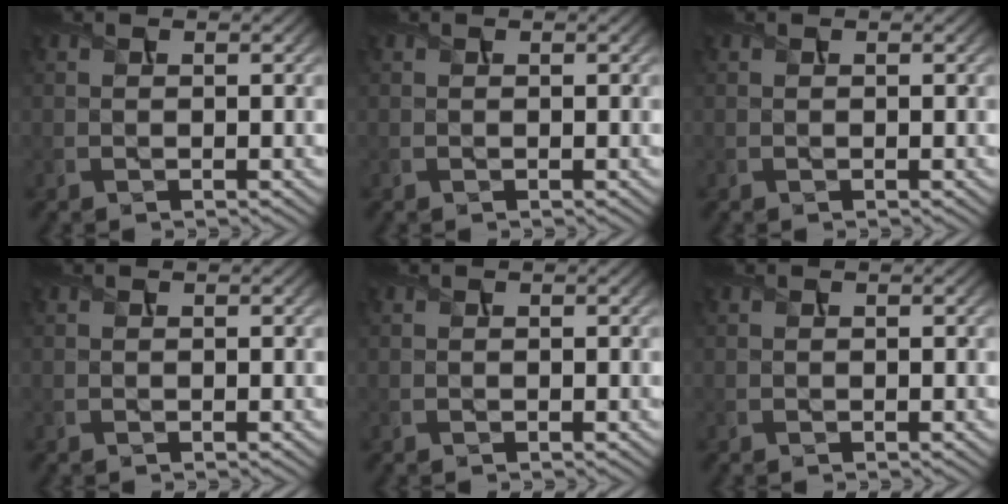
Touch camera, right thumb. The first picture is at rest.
{"total": 0.0}
{"total": 0.0}
{"total": 0.0}
{"total": 0.0}
{"total": 0.0}